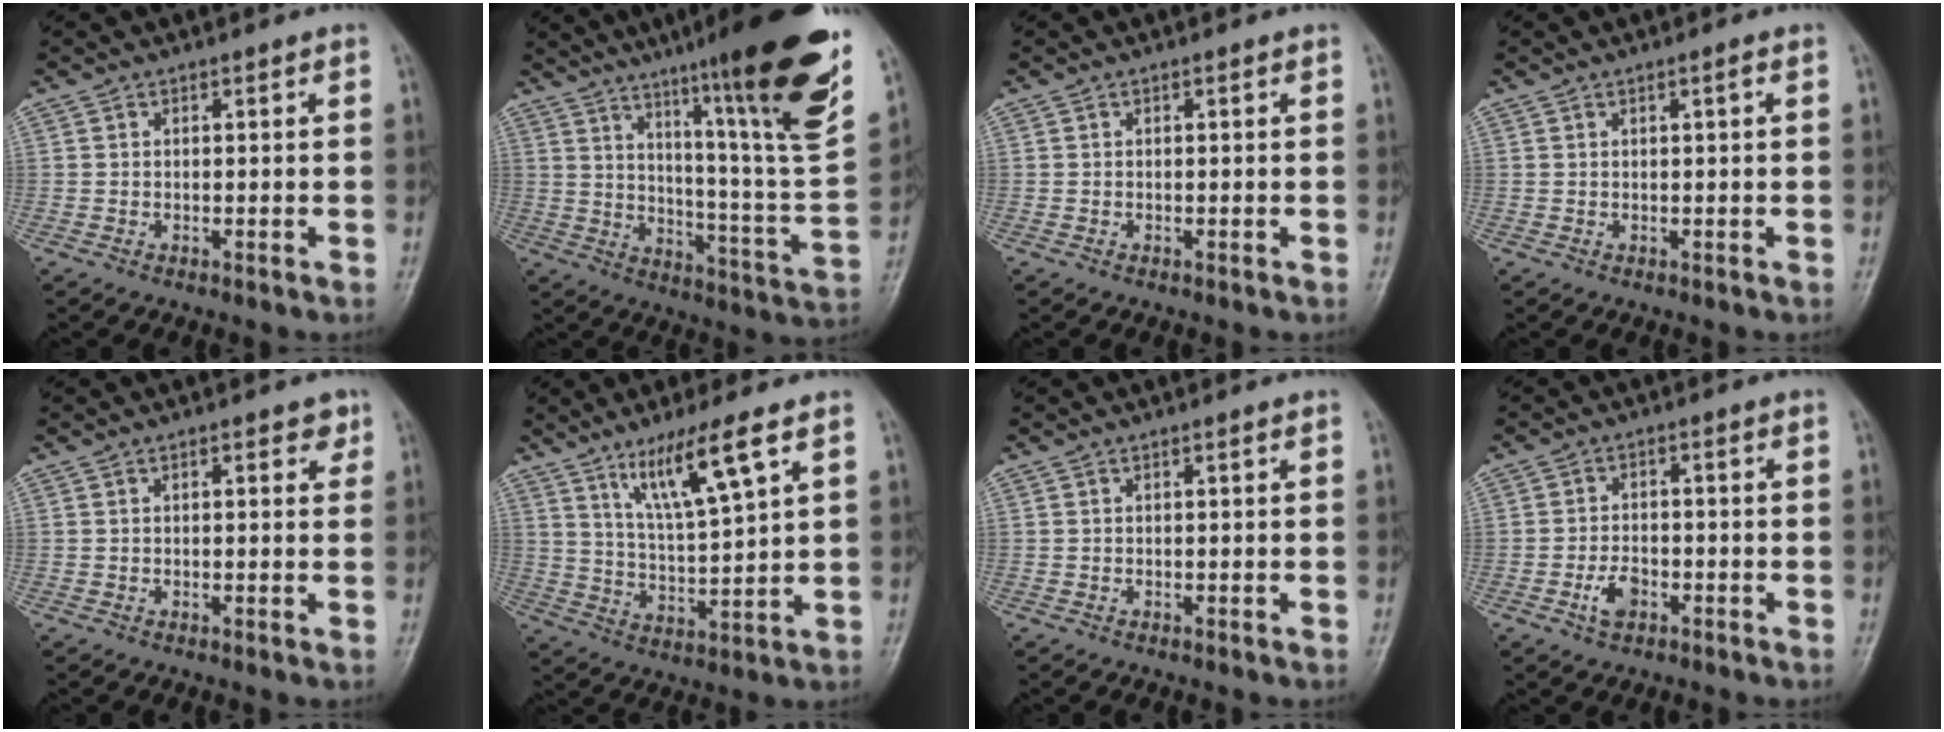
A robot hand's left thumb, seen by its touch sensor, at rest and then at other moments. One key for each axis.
{"total": 27.3, "fx": 17.3, "fy": 1.6, "fz": 21.0, "tx": -0.288, "ty": -0.088, "tz": 0.256}
{"total": 0.0}
{"total": 0.9, "fx": 0.3, "fy": -0.1, "fz": 0.8, "tx": -0.017, "ty": 0.001, "tz": 0.005}
{"total": 2.6, "fx": 1.4, "fy": 1.2, "fz": 1.9, "tx": -0.013, "ty": -0.003, "tz": 0.014}
{"total": 11.3, "fx": 6.5, "fy": 1.4, "fz": 9.1, "tx": -0.167, "ty": -0.035, "tz": 0.126}
{"total": 0.0}
{"total": 4.0, "fx": -1.9, "fy": 2.3, "fz": 2.7, "tx": -0.047, "ty": 0.013, "tz": -0.034}